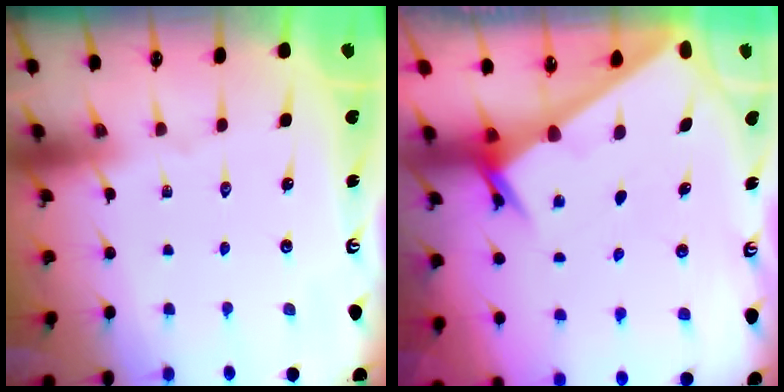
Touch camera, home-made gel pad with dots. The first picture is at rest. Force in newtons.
{"total": 2.7, "press": 2.7, "slide": 0.2}